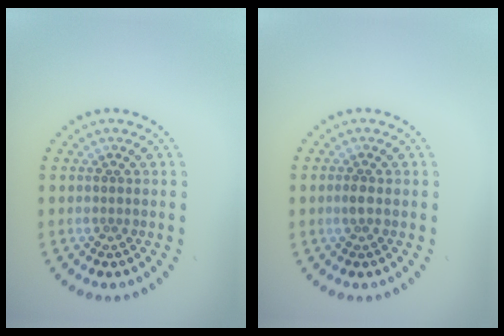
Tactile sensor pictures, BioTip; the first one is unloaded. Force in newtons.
{"total": 0.8, "press": 0.8, "slide": 0.3}